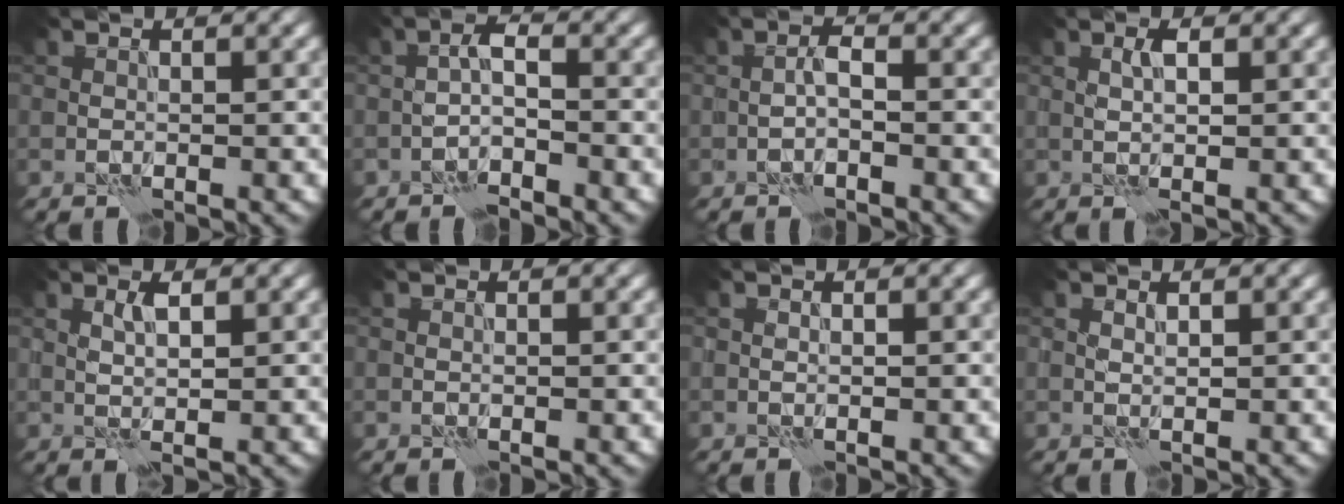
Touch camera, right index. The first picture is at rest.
{"total": 2.4, "force": [-1.6, 0.7, 1.7], "torque": [-0.030, 0.010, -0.038]}
{"total": 1.4, "force": [-0.7, 0.4, 1.2], "torque": [-0.021, 0.008, -0.017]}
{"total": 1.7, "force": [0.4, 0.4, 1.6], "torque": [-0.031, 0.004, 0.006]}
{"total": 1.7, "force": [0.7, 0.3, 1.5], "torque": [-0.030, 0.000, 0.011]}
{"total": 0.0}
{"total": 0.0}
{"total": 0.6, "force": [0.4, 0.2, 0.4], "torque": [-0.011, 0.000, 0.007]}